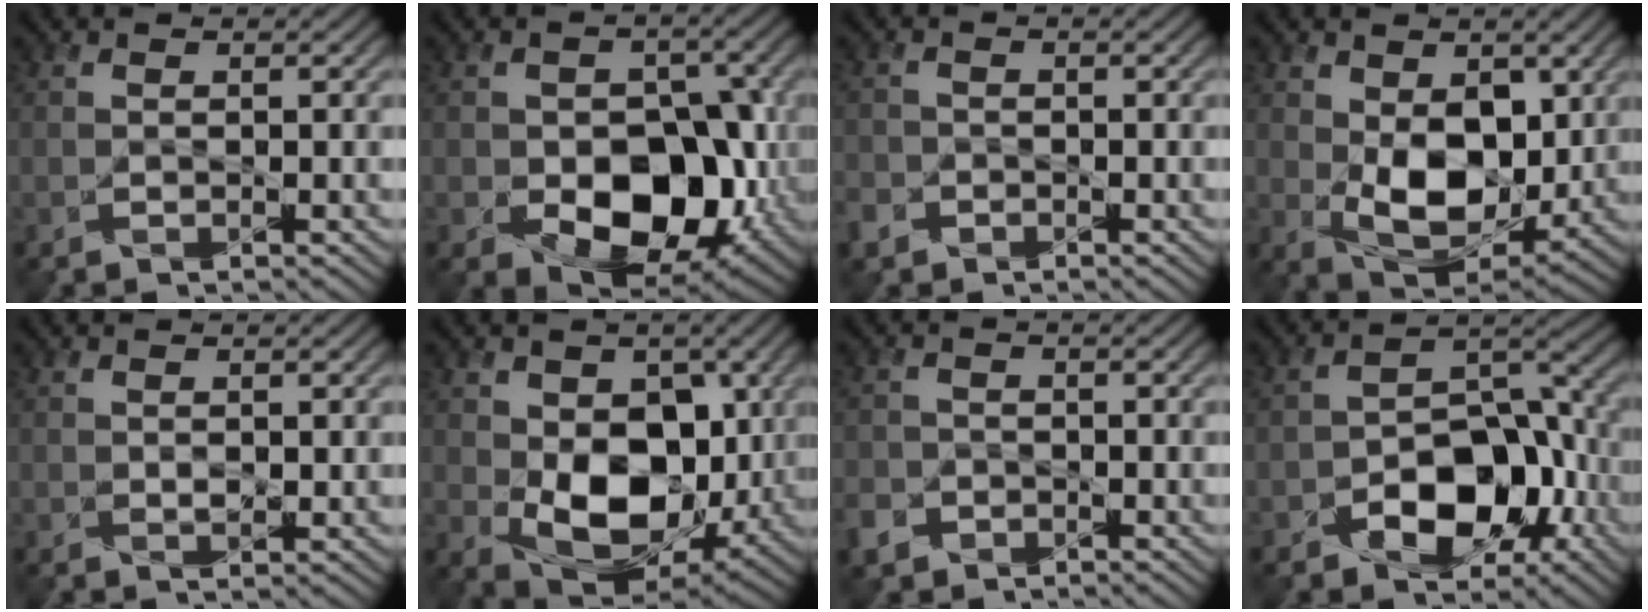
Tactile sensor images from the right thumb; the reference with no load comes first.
{"total": 11.8, "force": [-3.2, 7.9, 8.2], "torque": [-0.116, -0.017, -0.047]}
{"total": 2.3, "force": [-1.5, 1.7, 0.5], "torque": [-0.018, -0.004, -0.039]}
{"total": 10.3, "force": [0.8, 6.7, 7.8], "torque": [-0.154, -0.015, 0.019]}
{"total": 0.9, "force": [0.3, 0.6, 0.7], "torque": [-0.014, -0.002, 0.007]}
{"total": 12.3, "force": [-0.1, 8.5, 8.8], "torque": [-0.163, -0.022, 0.002]}
{"total": 2.9, "force": [-1.8, 2.1, 0.8], "torque": [-0.028, -0.005, -0.043]}
{"total": 10.0, "force": [-4.1, 6.3, 6.7], "torque": [-0.097, -0.002, -0.075]}